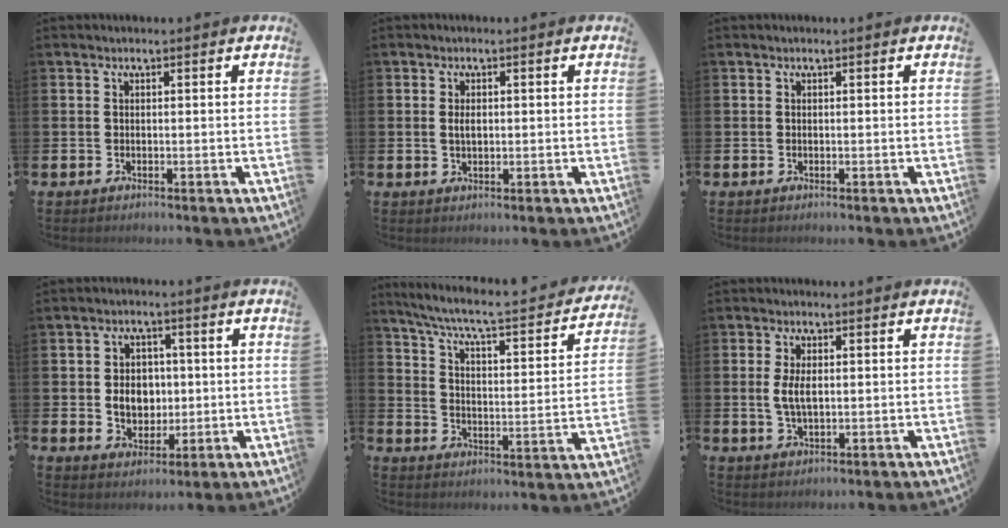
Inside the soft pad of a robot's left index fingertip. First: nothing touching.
{"total": 1.6, "force": [0.2, 0.9, 1.3], "torque": [-0.013, -0.001, -0.001]}
{"total": 0.0}
{"total": 4.8, "force": [0.2, 4.1, 2.5], "torque": [-0.038, 0.006, -0.005]}
{"total": 6.4, "force": [5.5, 0.8, 3.1], "torque": [-0.086, -0.043, 0.086]}
{"total": 3.6, "force": [0.4, 1.8, 3.1], "torque": [-0.056, 0.005, 0.004]}